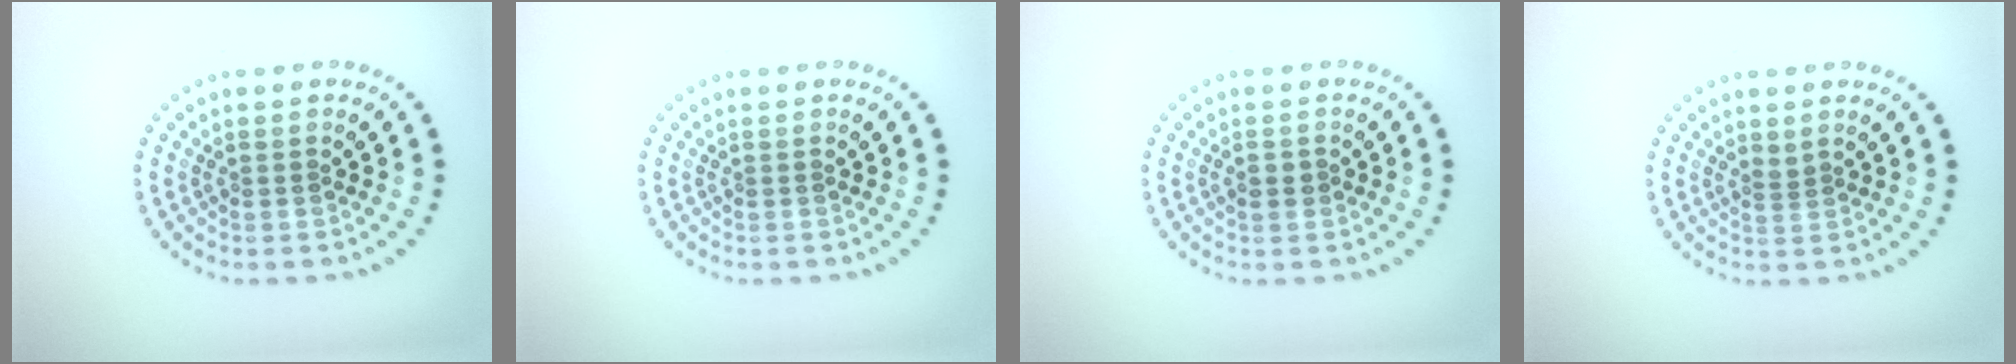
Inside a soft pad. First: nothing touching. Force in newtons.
{"total": 0.0}
{"total": 1.2, "press": 1.2, "slide": 0.1}
{"total": 0.6, "press": 0.4, "slide": 0.5}